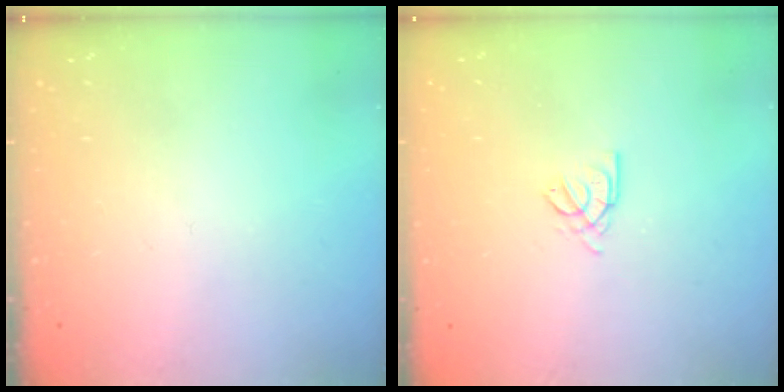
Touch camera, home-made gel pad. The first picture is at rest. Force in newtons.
{"total": 2.2, "press": 2.2, "slide": 0.6}